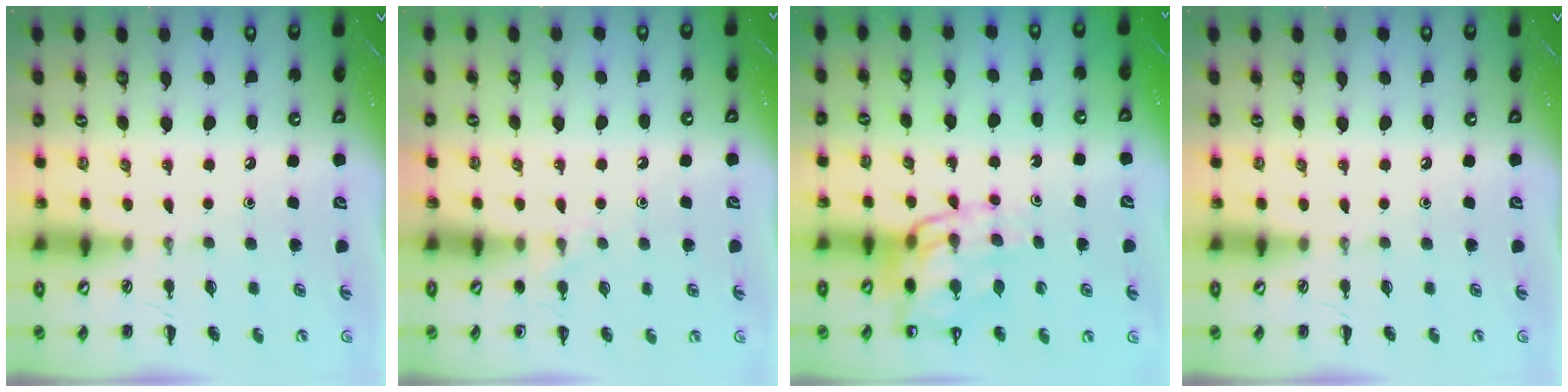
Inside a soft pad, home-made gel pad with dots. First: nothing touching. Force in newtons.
{"total": 5.3, "press": 4.9, "slide": 2.0}
{"total": 13.3, "press": 13.0, "slide": 3.1}
{"total": 0.0}